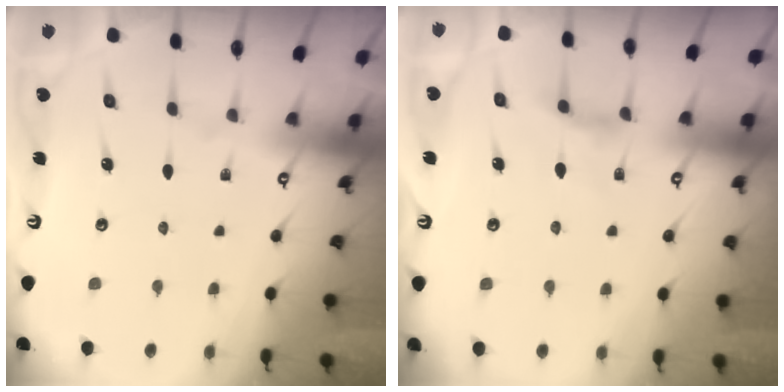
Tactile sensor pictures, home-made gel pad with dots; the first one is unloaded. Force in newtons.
{"total": 4.4, "press": 4.3, "slide": 0.7}